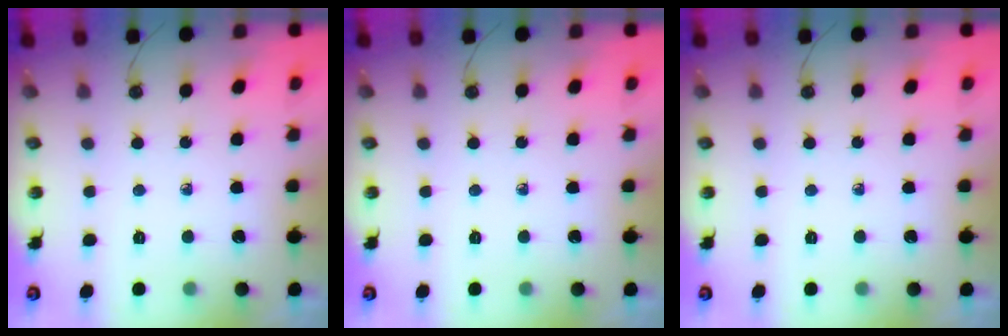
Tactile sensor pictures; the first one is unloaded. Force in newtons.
{"total": 0.0}
{"total": 0.0}